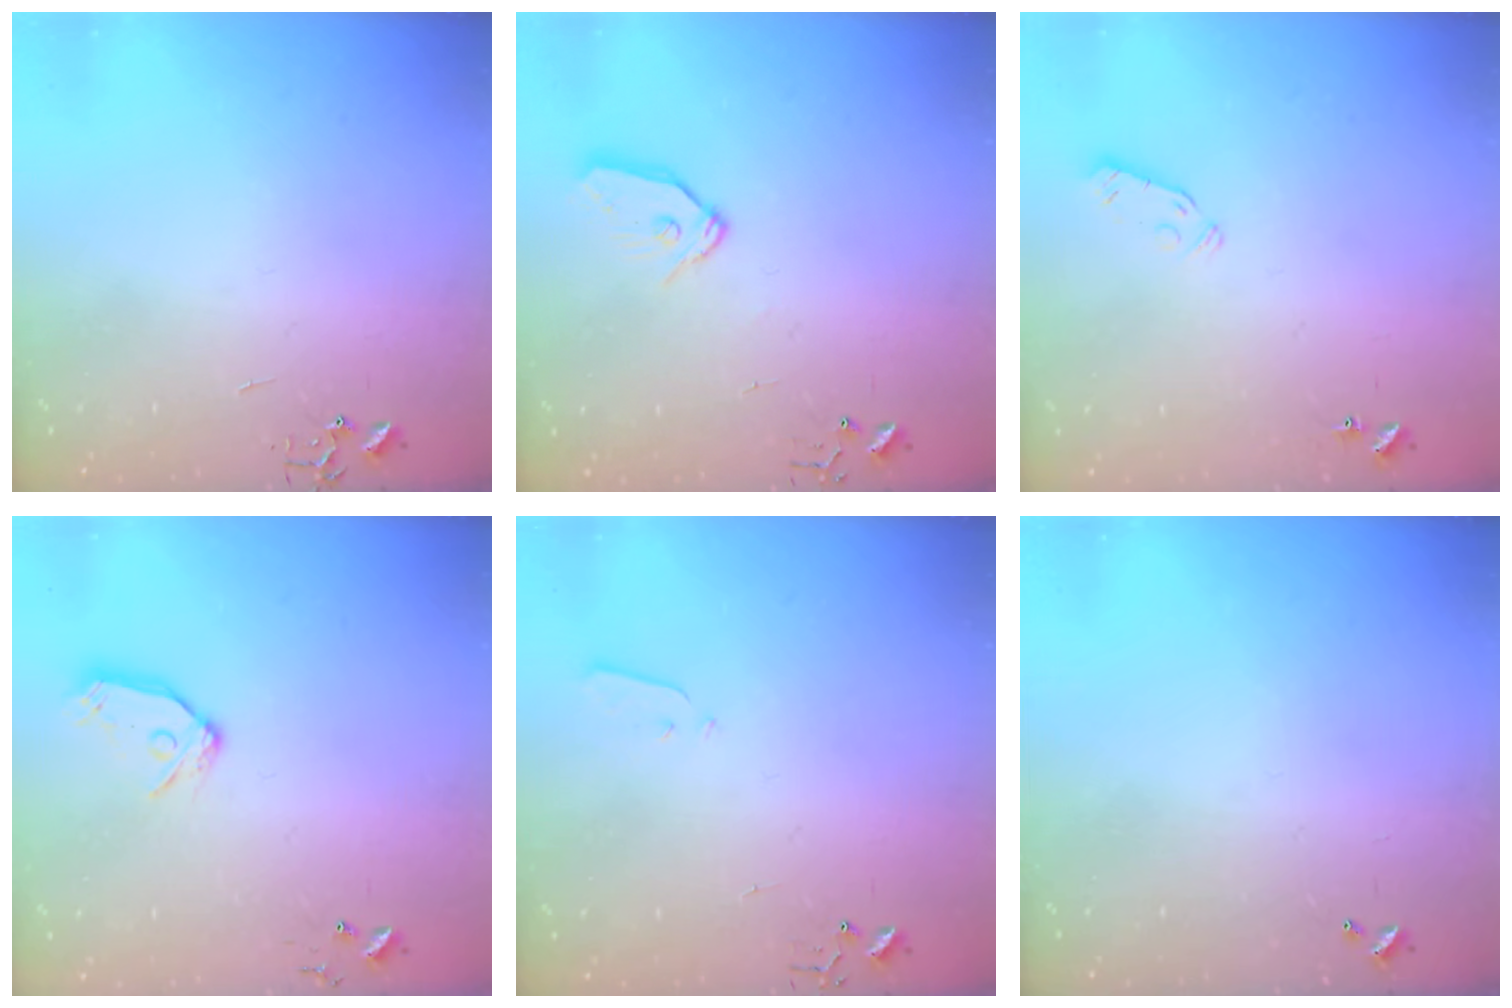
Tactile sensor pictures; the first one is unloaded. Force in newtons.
{"total": 8.9, "press": 8.8, "slide": 0.6}
{"total": 3.5, "press": 3.5, "slide": 0.4}
{"total": 9.6, "press": 9.6, "slide": 1.0}
{"total": 3.2, "press": 3.1, "slide": 0.7}
{"total": 0.0}